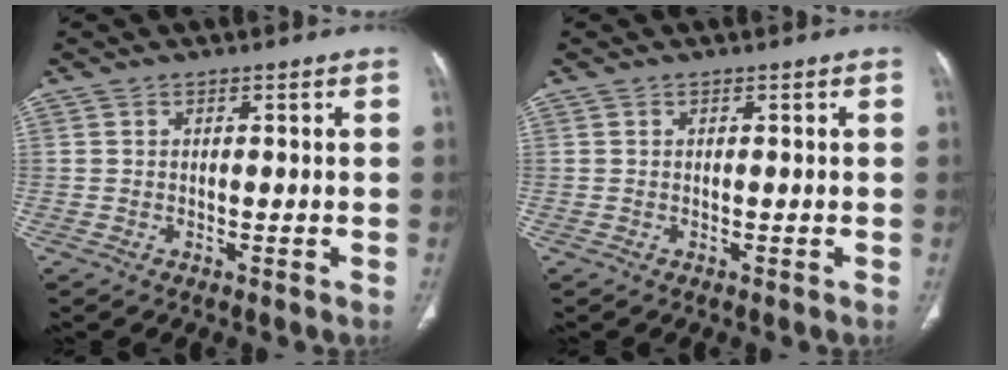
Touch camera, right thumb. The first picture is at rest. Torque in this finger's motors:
{"motor_torque": [0.00, 0.00, 0.00, 0.00, 0.00]}